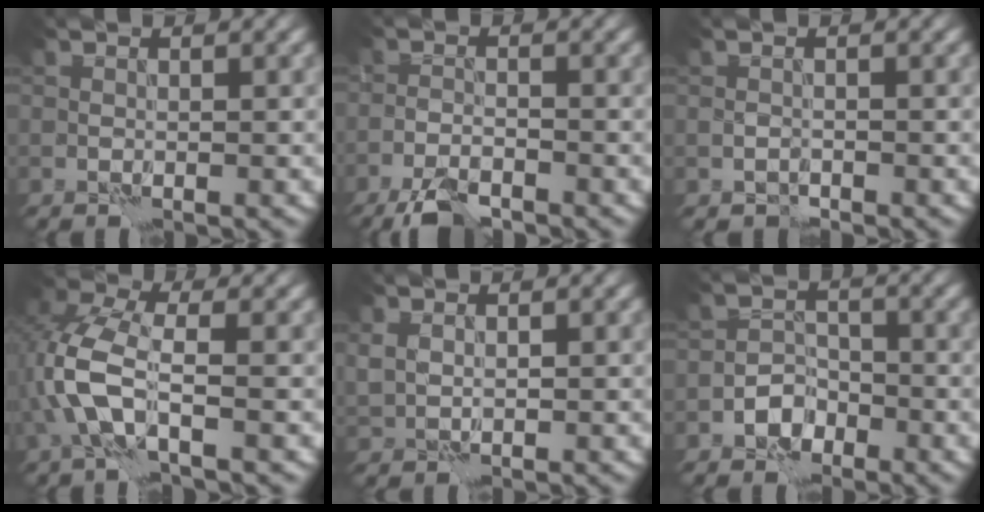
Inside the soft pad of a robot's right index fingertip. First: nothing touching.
{"total": 4.4, "force": [-3.5, 1.3, 2.4], "torque": [-0.046, -0.006, -0.071]}
{"total": 0.7, "force": [-0.6, 0.5, 0.1], "torque": [-0.003, 0.002, -0.012]}
{"total": 5.4, "force": [-1.4, 2.3, 4.7], "torque": [-0.117, 0.012, -0.038]}
{"total": 1.3, "force": [0.7, 0.8, 0.7], "torque": [-0.022, 0.000, 0.017]}
{"total": 2.6, "force": [-1.5, 1.9, 0.9], "torque": [-0.009, 0.009, -0.030]}